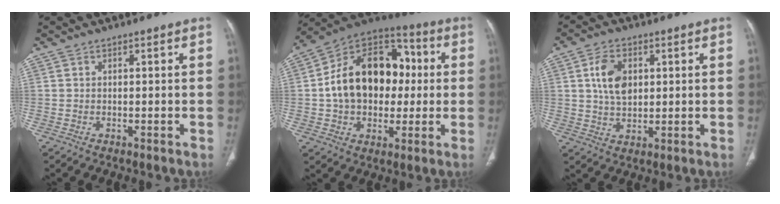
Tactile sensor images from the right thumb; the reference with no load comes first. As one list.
[{"total": 21.8, "force": [1.1, 15.5, 15.4], "torque": [-0.220, 0.034, 0.018]}, {"total": 7.7, "force": [1.9, 5.0, 5.5], "torque": [-0.090, -0.006, 0.036]}]